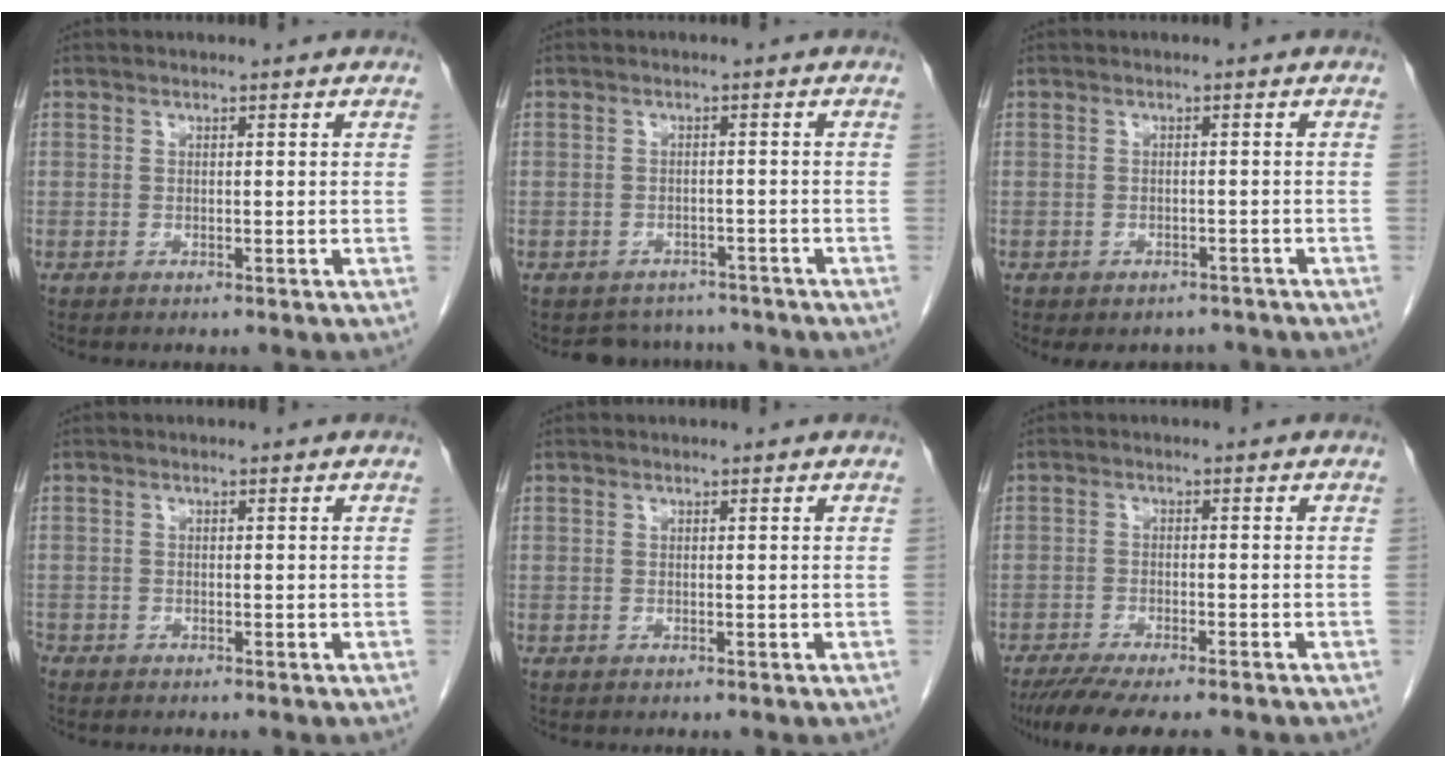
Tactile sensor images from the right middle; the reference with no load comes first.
{"total": 5.0, "force": [-4.5, 2.1, -0.4], "torque": [0.006, 0.011, -0.057]}
{"total": 4.3, "force": [-3.7, 2.2, 0.5], "torque": [0.001, 0.011, -0.043]}
{"total": 1.0, "force": [-0.9, 0.4, 0.2], "torque": [-0.008, 0.000, -0.017]}
{"total": 0.0}
{"total": 10.2, "force": [-8.5, 1.4, 5.4], "torque": [-0.078, -0.017, -0.128]}